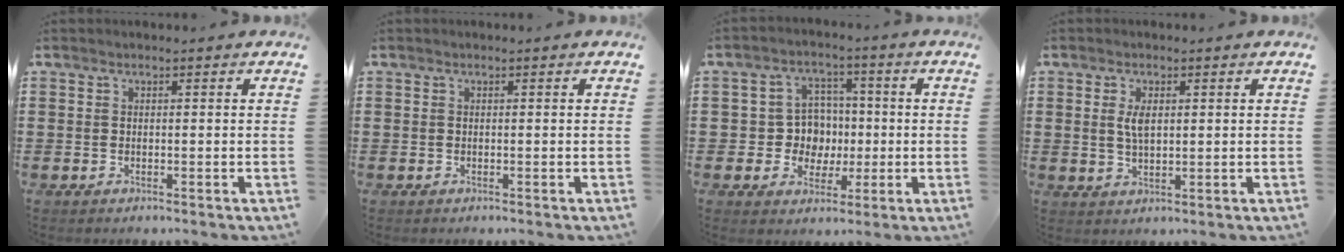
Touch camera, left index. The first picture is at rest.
{"total": 0.0}
{"total": 6.7, "force": [-0.2, 6.3, 2.4], "torque": [-0.062, 0.018, -0.004]}
{"total": 3.2, "force": [0.9, 1.3, 2.8], "torque": [-0.060, 0.006, 0.014]}